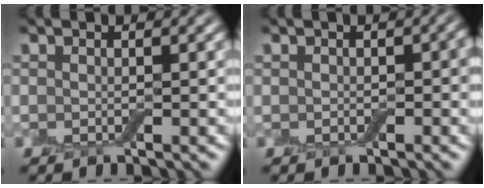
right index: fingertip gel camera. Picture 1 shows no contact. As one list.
[{"total": 1.2, "force": [-0.1, 0.8, 0.9], "torque": [-0.015, 0.000, -0.003]}]